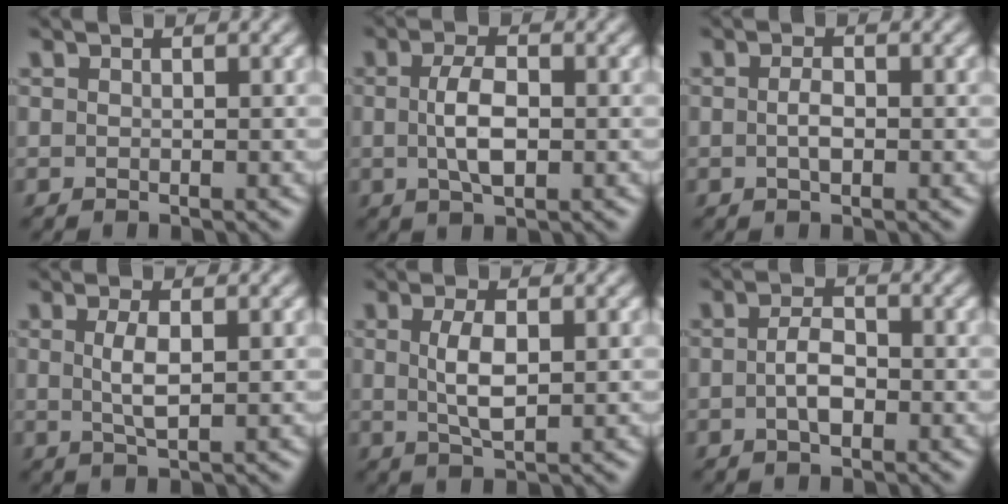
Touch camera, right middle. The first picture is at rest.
{"total": 3.5, "force": [-0.1, 1.5, 3.2], "torque": [-0.066, -0.001, -0.002]}
{"total": 1.5, "force": [-0.2, 0.7, 1.3], "torque": [-0.027, 0.000, -0.005]}
{"total": 2.4, "force": [0.3, 0.7, 2.3], "torque": [-0.049, 0.000, 0.008]}
{"total": 3.1, "force": [0.4, 1.1, 2.9], "torque": [-0.066, -0.002, 0.009]}
{"total": 2.5, "force": [-0.5, 1.3, 2.1], "torque": [-0.043, 0.000, -0.013]}